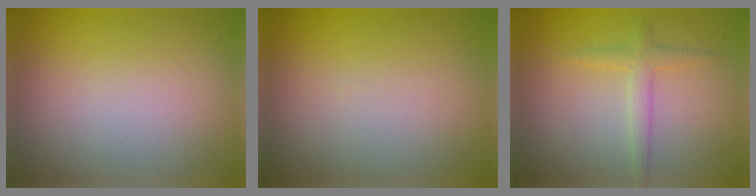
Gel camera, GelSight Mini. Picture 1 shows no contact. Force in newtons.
{"total": 0.0}
{"total": 1.8, "press": 1.8, "slide": 0.1}